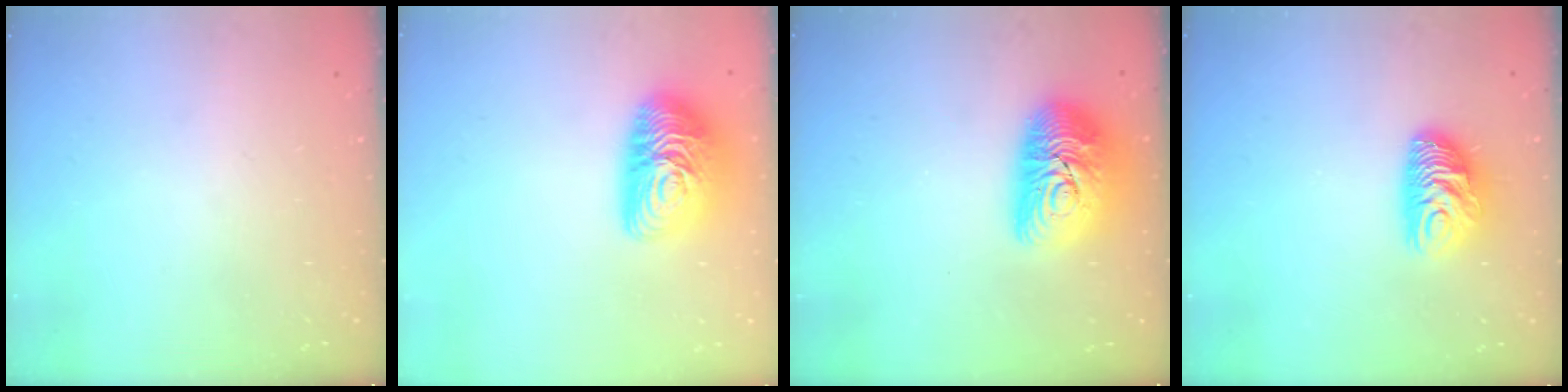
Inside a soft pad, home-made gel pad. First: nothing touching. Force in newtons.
{"total": 15.8, "press": 15.8, "slide": 0.8}
{"total": 14.6, "press": 14.6, "slide": 1.2}
{"total": 10.5, "press": 10.4, "slide": 1.0}